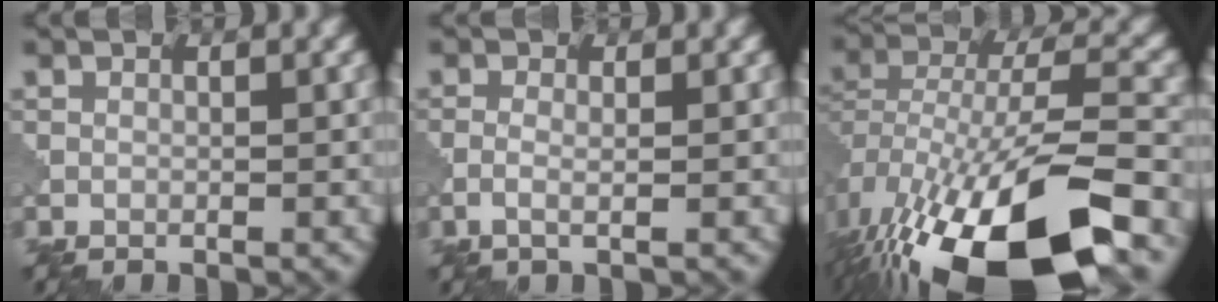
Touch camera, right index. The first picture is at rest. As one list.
[{"total": 1.3, "force": [-0.1, 0.4, 1.2], "torque": [-0.024, 0.002, -0.008]}, {"total": 16.8, "force": [-9.3, 6.5, 12.4], "torque": [-0.250, -0.042, -0.140]}]